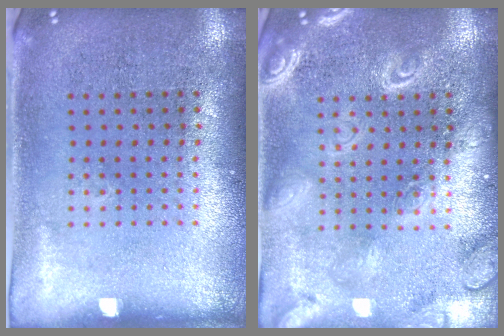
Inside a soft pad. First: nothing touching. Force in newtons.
{"total": 3.0, "press": 3.0, "slide": 0.3}